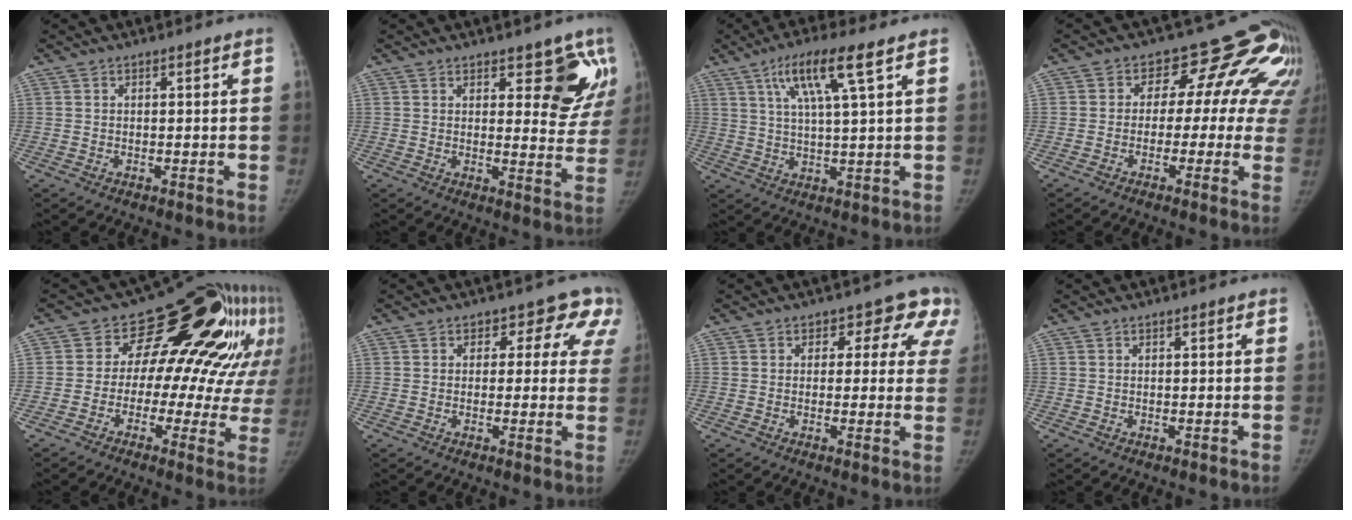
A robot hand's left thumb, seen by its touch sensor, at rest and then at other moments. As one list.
[{"total": 8.6, "force": [5.1, 4.0, 5.6], "torque": [-0.015, -0.032, 0.065]}, {"total": 10.1, "force": [4.9, 0.7, 8.8], "torque": [-0.169, -0.010, 0.090]}, {"total": 13.9, "force": [3.4, 9.3, 9.7], "torque": [-0.073, 0.020, 0.020]}, {"total": 23.1, "force": [7.4, 13.5, 17.2], "torque": [-0.185, 0.026, 0.087]}, {"total": 8.0, "force": [4.2, 5.8, 3.7], "torque": [0.015, -0.006, 0.024]}, {"total": 8.4, "force": [4.6, 5.9, 3.9], "torque": [0.014, -0.007, 0.029]}, {"total": 0.0}]